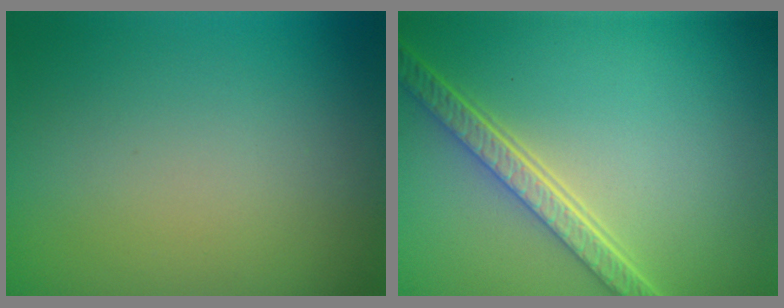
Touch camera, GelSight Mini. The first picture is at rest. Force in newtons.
{"total": 5.0, "press": 3.7, "slide": 3.3}